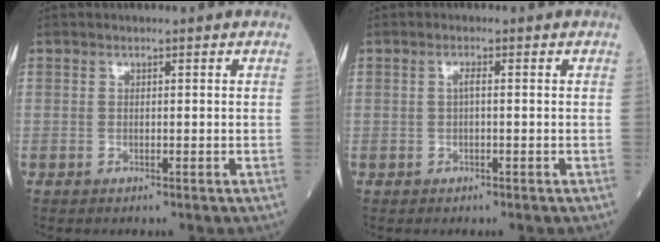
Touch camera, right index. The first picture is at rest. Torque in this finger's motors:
{"motor_torque": [-0.17, 0.06, 0.12, 0.02]}